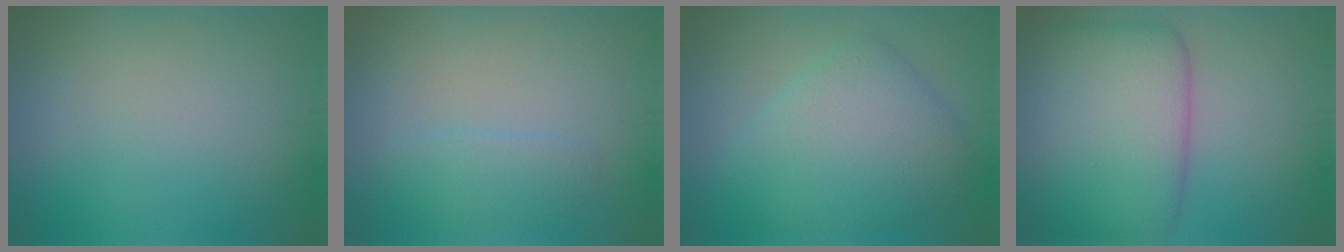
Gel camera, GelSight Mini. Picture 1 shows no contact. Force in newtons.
{"total": 1.6, "press": 1.6, "slide": 0.0}
{"total": 6.3, "press": 6.3, "slide": 0.1}
{"total": 9.0, "press": 9.0, "slide": 0.4}